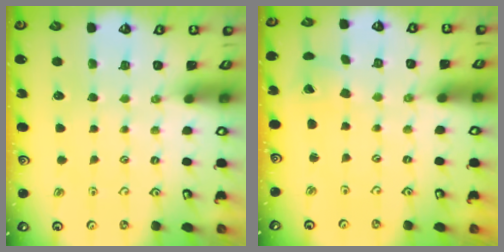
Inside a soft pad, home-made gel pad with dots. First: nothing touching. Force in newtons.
{"total": 2.9, "press": 2.9, "slide": 0.3}